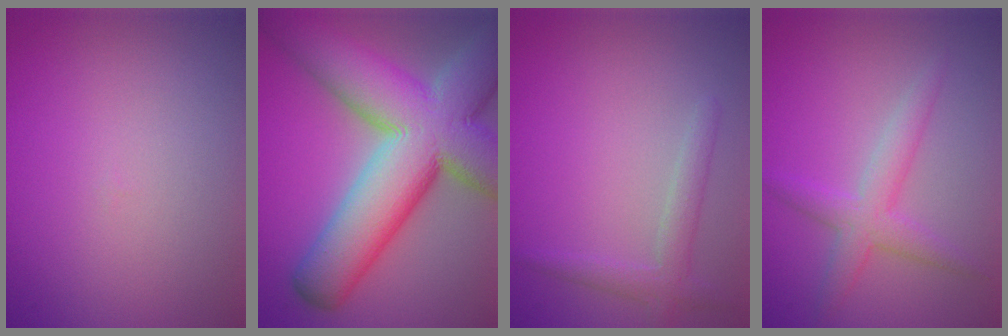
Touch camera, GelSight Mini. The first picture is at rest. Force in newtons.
{"total": 15.7, "press": 15.7, "slide": 1.1}
{"total": 2.2, "press": 2.2, "slide": 0.1}
{"total": 3.1, "press": 3.1, "slide": 0.1}